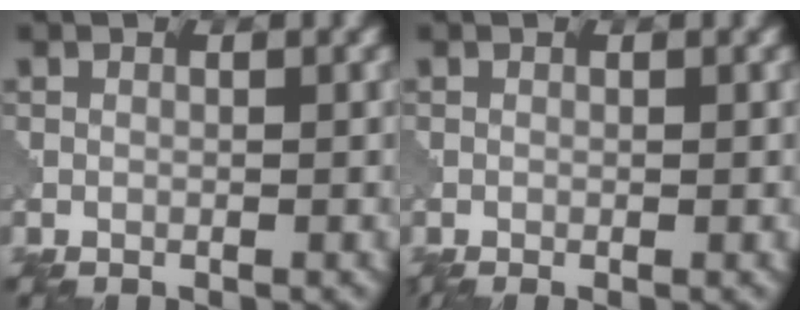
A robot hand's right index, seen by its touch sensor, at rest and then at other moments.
{"total": 0.0}